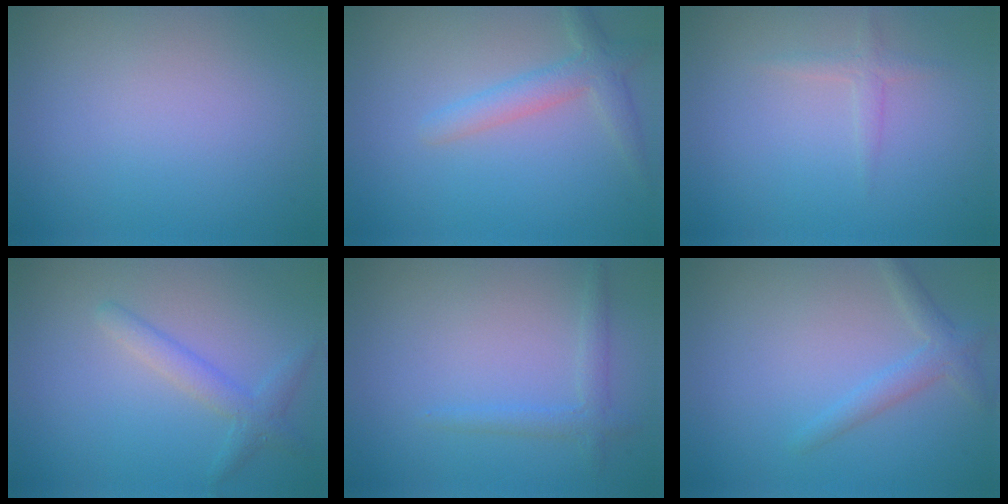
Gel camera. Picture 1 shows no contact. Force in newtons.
{"total": 2.8, "press": 2.8, "slide": 0.3}
{"total": 1.1, "press": 1.1, "slide": 0.1}
{"total": 2.3, "press": 2.3, "slide": 0.1}
{"total": 1.6, "press": 1.6, "slide": 0.1}
{"total": 2.1, "press": 2.1, "slide": 0.1}